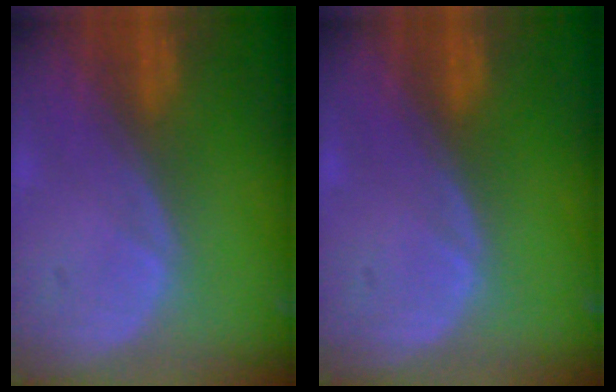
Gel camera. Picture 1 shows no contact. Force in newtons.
{"total": 0.0}